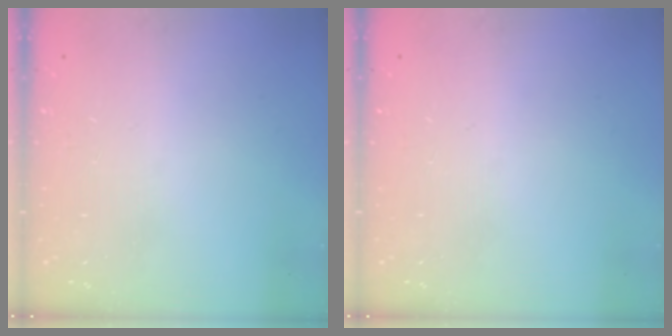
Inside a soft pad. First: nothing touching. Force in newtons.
{"total": 0.0}